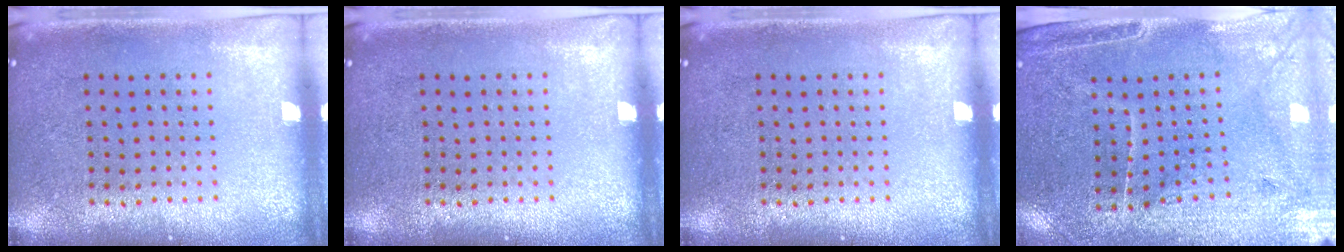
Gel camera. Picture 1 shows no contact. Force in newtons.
{"total": 0.0}
{"total": 0.0}
{"total": 3.2, "press": 2.9, "slide": 1.3}